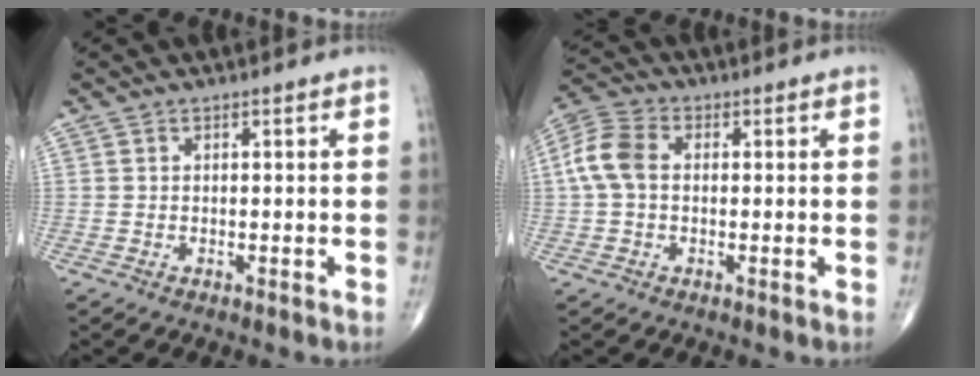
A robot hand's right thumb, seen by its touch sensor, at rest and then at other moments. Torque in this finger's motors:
{"motor_torque": [0.17, 0.29, 0.49, 0.00, 0.09]}